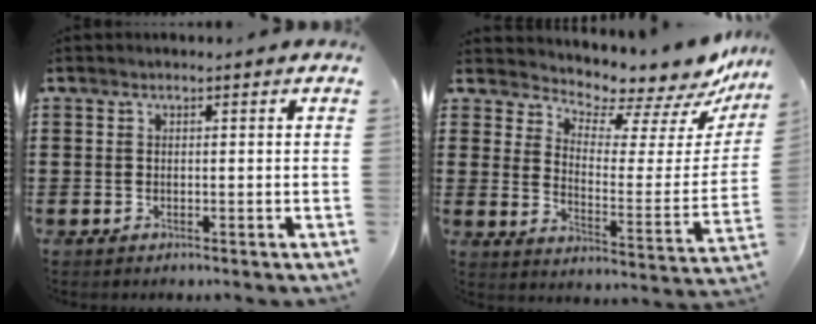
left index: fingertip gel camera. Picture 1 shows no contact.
{"total": 5.1, "force": [4.8, 1.0, 1.2], "torque": [-0.036, -0.054, 0.076]}